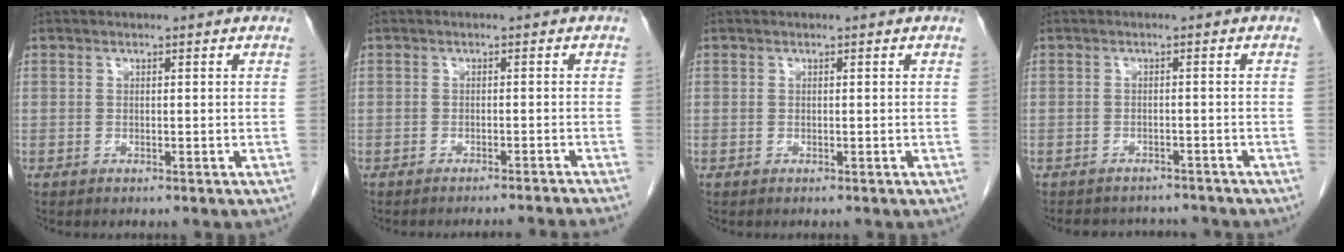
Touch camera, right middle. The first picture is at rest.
{"total": 6.6, "force": [-6.2, -1.9, 1.2], "torque": [0.000, -0.011, -0.072]}
{"total": 0.0}
{"total": 7.0, "force": [-6.7, 2.0, 1.1], "torque": [-0.014, 0.010, -0.081]}